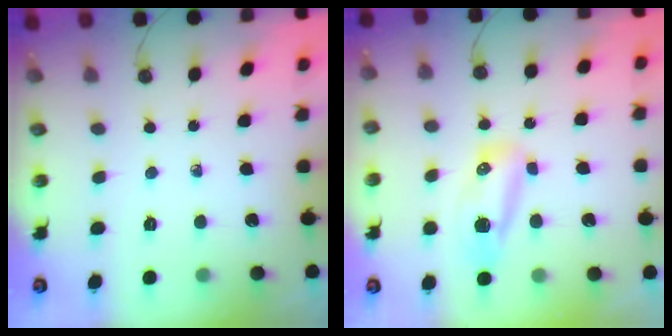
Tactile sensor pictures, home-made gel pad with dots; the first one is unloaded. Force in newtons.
{"total": 8.4, "press": 8.2, "slide": 2.0}